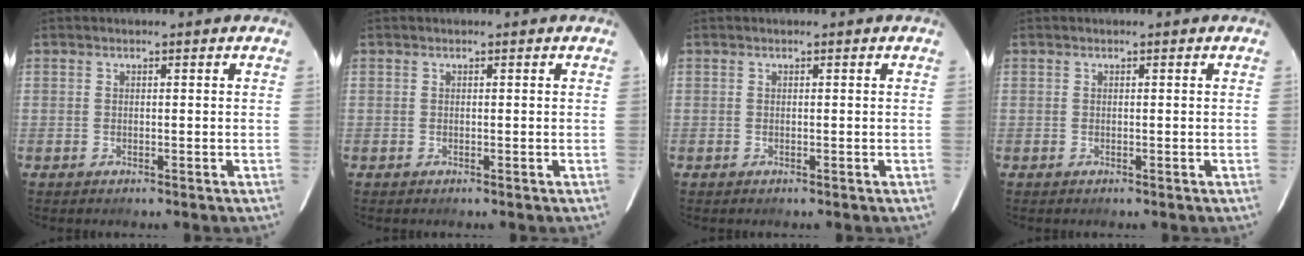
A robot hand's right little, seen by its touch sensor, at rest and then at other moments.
{"total": 0.0}
{"total": 0.0}
{"total": 0.0}